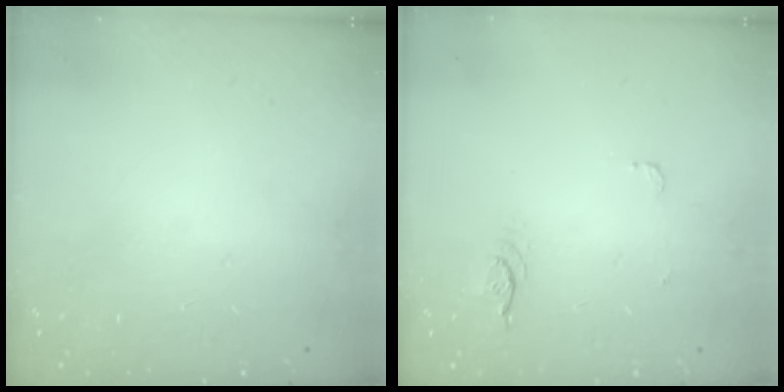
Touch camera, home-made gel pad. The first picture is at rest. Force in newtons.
{"total": 3.8, "press": 3.4, "slide": 1.6}